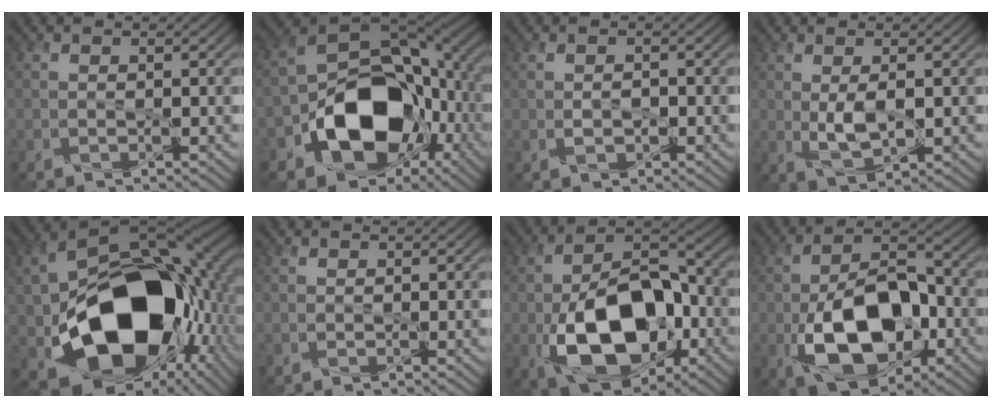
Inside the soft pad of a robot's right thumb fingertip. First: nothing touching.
{"total": 16.1, "force": [-5.4, 11.2, 10.3], "torque": [-0.161, -0.033, -0.093]}
{"total": 1.2, "force": [-0.4, 0.8, 0.8], "torque": [-0.023, -0.005, -0.004]}
{"total": 3.6, "force": [0.1, 1.6, 3.3], "torque": [-0.076, -0.004, 0.013]}
{"total": 21.2, "force": [-3.5, 14.8, 14.8], "torque": [-0.283, -0.037, -0.034]}
{"total": 0.0}
{"total": 15.5, "force": [-5.0, 9.1, 11.5], "torque": [-0.206, -0.015, -0.088]}
{"total": 13.8, "force": [-4.4, 7.9, 10.4], "torque": [-0.204, -0.013, -0.076]}